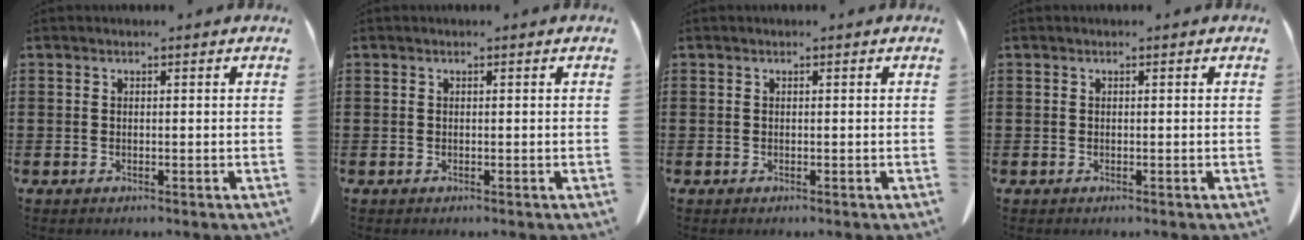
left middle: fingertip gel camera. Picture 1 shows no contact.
{"total": 0.0}
{"total": 0.0}
{"total": 0.0}